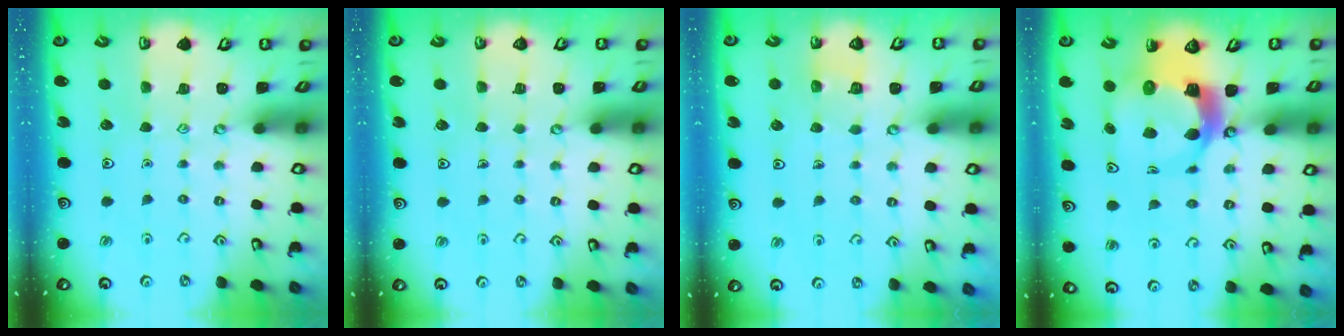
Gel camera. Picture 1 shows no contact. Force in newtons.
{"total": 0.8, "press": 0.8, "slide": 0.3}
{"total": 2.8, "press": 2.8, "slide": 0.1}
{"total": 8.8, "press": 8.7, "slide": 1.1}